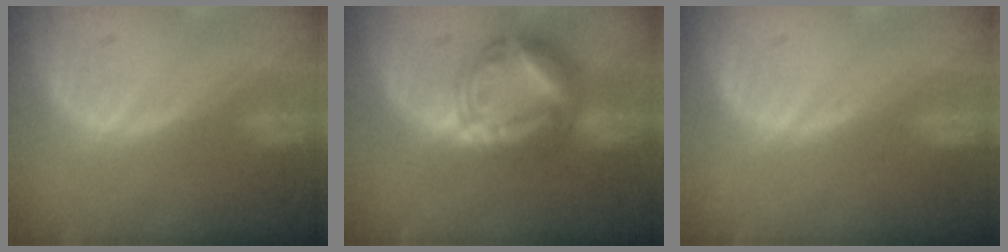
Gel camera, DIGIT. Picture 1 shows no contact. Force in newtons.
{"total": 8.1, "press": 8.1, "slide": 0.8}
{"total": 0.0}